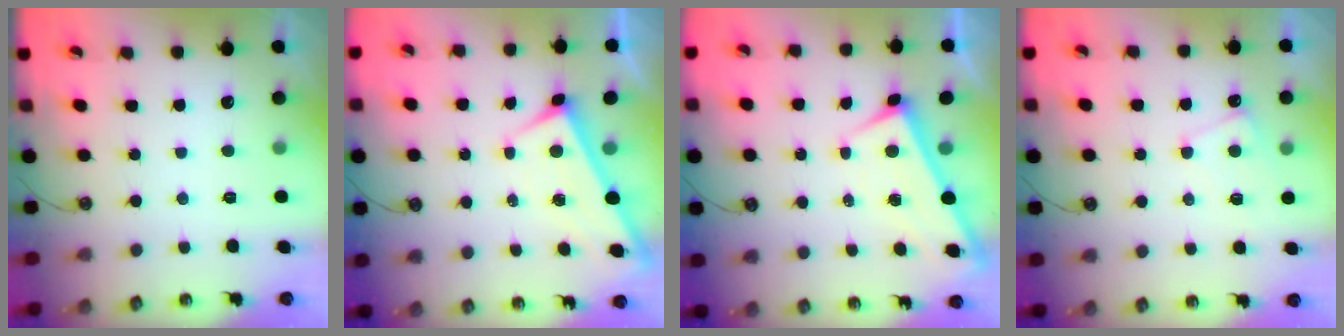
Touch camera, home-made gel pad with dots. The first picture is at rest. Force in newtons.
{"total": 1.3, "press": 1.3, "slide": 0.4}
{"total": 1.1, "press": 1.0, "slide": 0.3}
{"total": 0.9, "press": 0.7, "slide": 0.5}